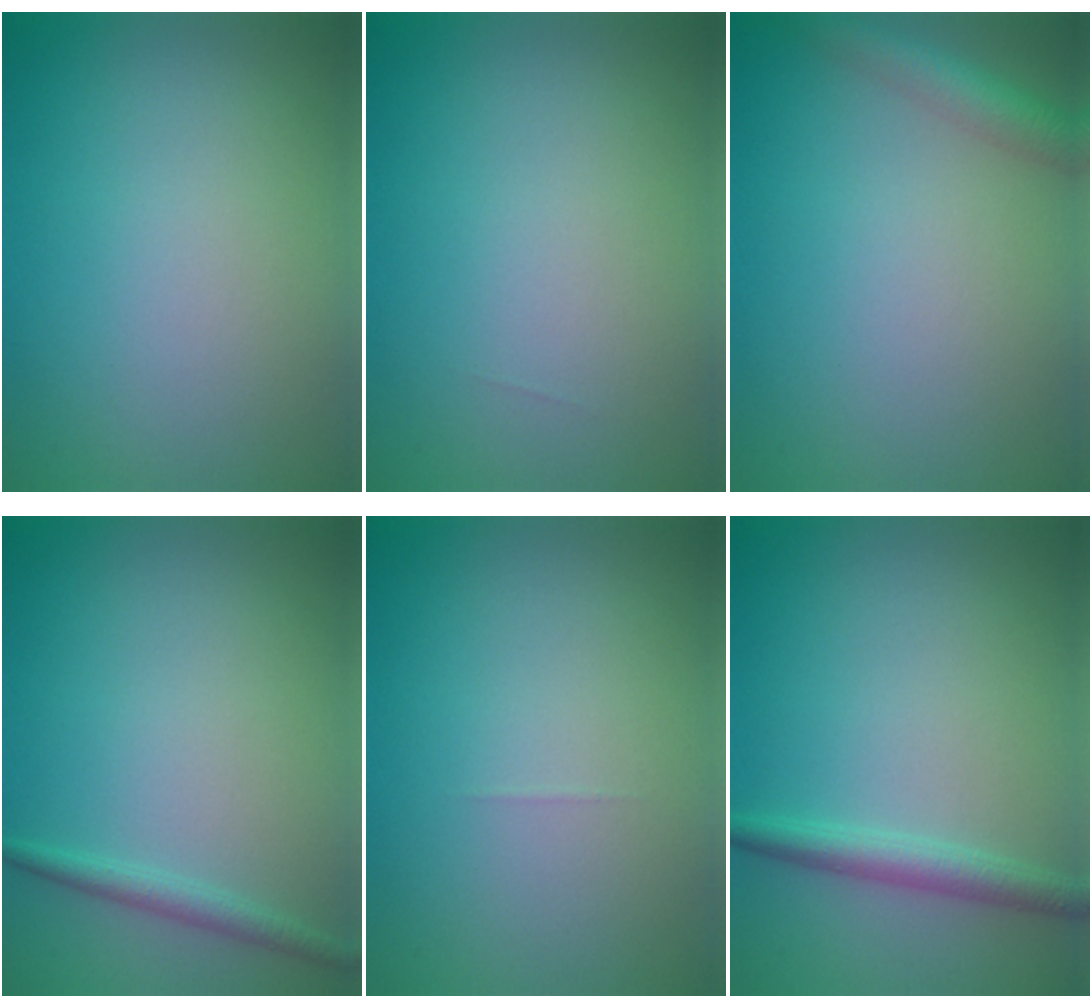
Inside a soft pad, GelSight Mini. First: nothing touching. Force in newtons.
{"total": 0.0}
{"total": 3.0, "press": 3.0, "slide": 0.1}
{"total": 1.5, "press": 1.5, "slide": 0.1}
{"total": 0.0}
{"total": 2.4, "press": 2.4, "slide": 0.1}